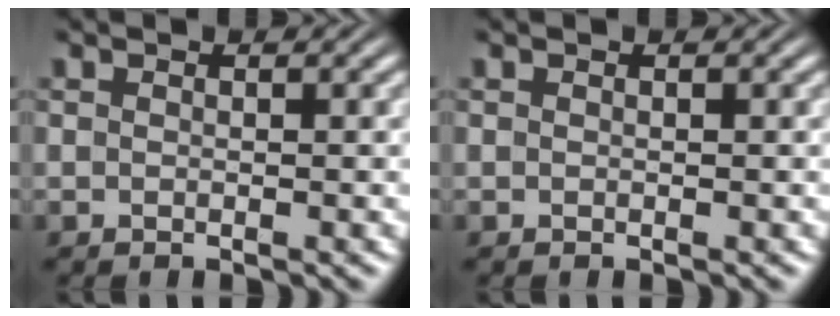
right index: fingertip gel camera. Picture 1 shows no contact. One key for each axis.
{"total": 0.0}